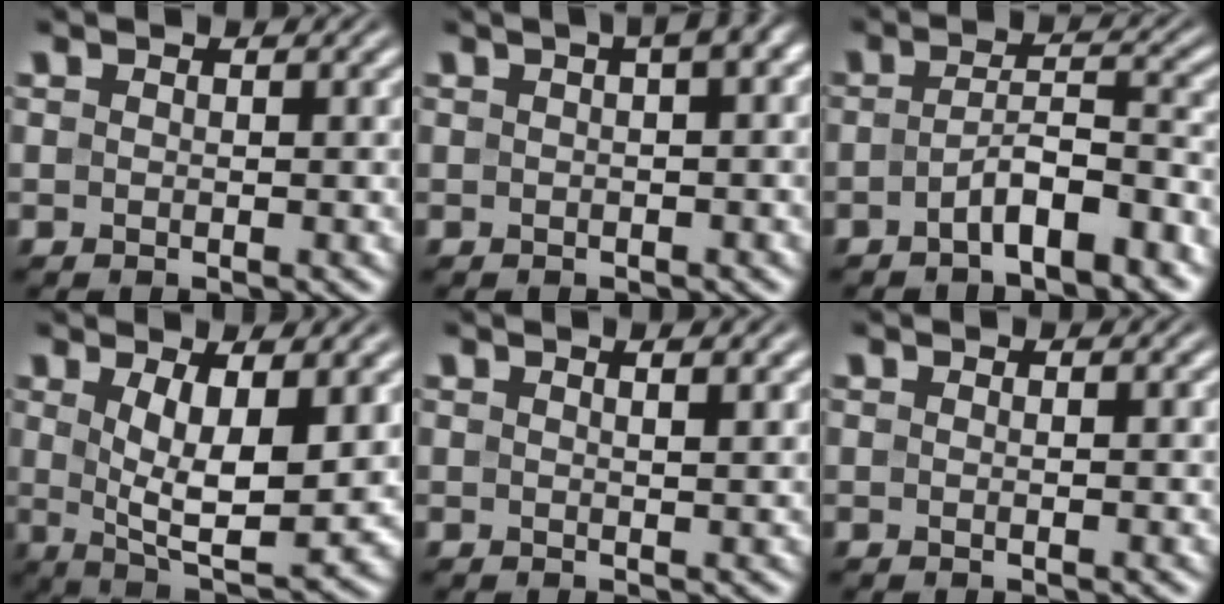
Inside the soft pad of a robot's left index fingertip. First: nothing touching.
{"total": 3.4, "force": [1.1, 0.8, 3.1], "torque": [-0.037, 0.019, 0.012]}
{"total": 4.7, "force": [-2.6, 1.3, 3.8], "torque": [-0.064, 0.007, -0.046]}
{"total": 7.5, "force": [1.5, 2.8, 6.8], "torque": [-0.123, -0.014, 0.031]}
{"total": 2.0, "force": [1.2, 0.6, 1.5], "torque": [-0.015, 0.007, 0.005]}
{"total": 1.0, "force": [0.0, 0.2, 1.0], "torque": [-0.011, 0.003, -0.002]}